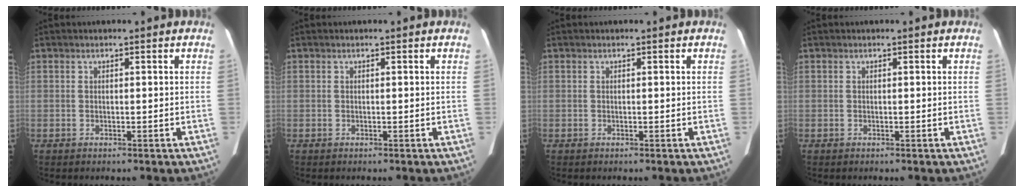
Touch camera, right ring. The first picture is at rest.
{"total": 0.0}
{"total": 0.0}
{"total": 0.0}